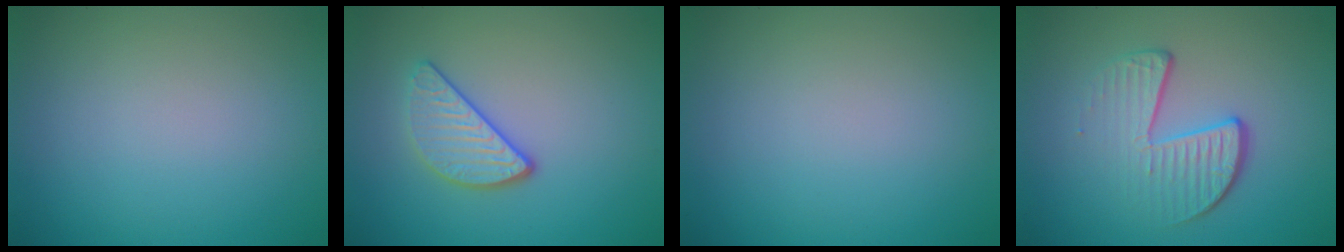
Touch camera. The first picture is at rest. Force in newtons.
{"total": 3.0, "press": 2.6, "slide": 1.3}
{"total": 0.0}
{"total": 4.3, "press": 2.8, "slide": 3.3}